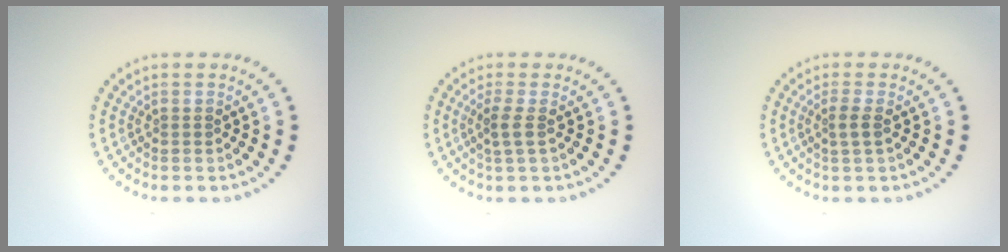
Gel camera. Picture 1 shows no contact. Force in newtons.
{"total": 1.5, "press": 1.3, "slide": 0.9}
{"total": 1.3, "press": 1.1, "slide": 0.7}